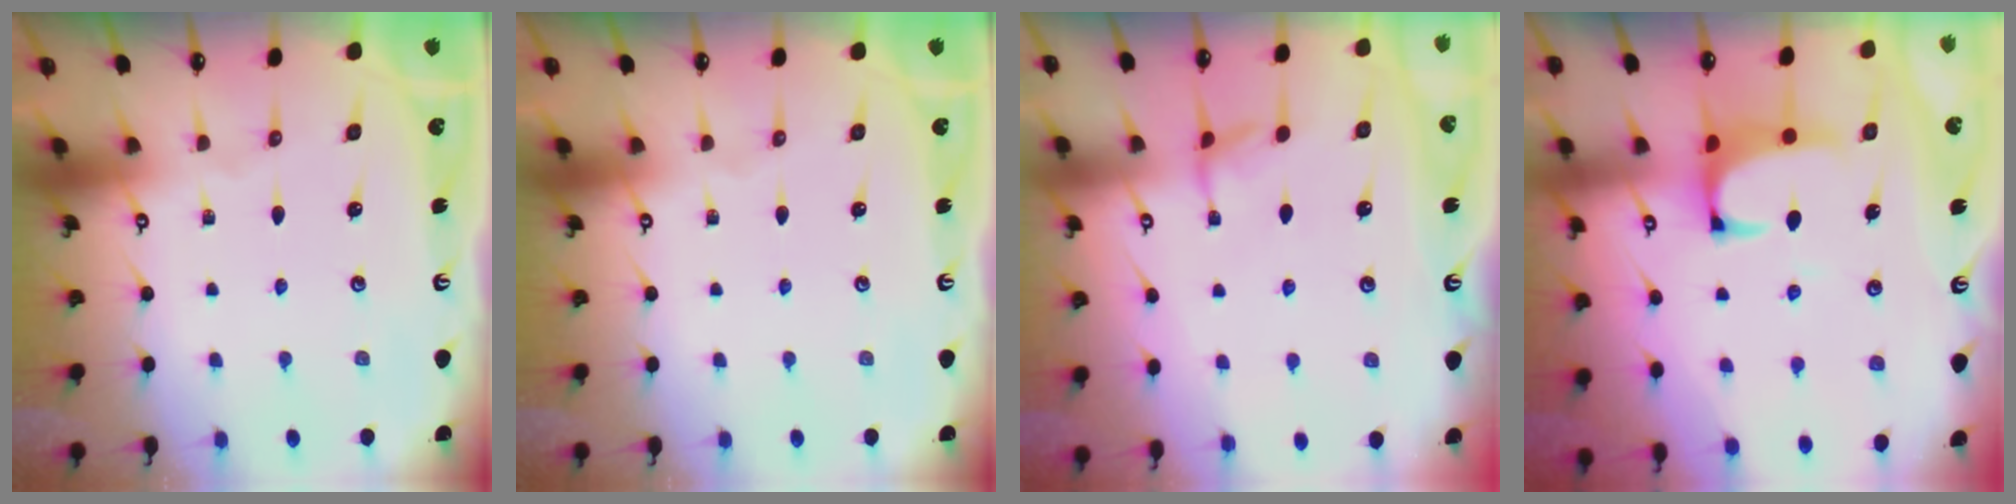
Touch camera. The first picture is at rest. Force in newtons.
{"total": 0.0}
{"total": 1.9, "press": 1.9, "slide": 0.5}
{"total": 1.5, "press": 1.3, "slide": 0.8}